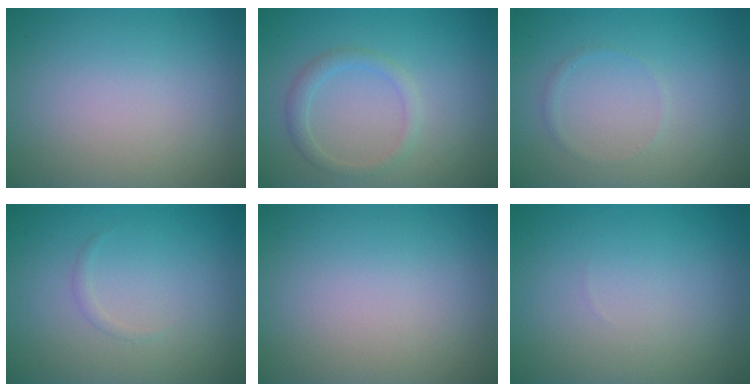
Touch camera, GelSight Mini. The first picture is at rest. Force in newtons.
{"total": 1.6, "press": 1.6, "slide": 0.1}
{"total": 0.6, "press": 0.6, "slide": 0.1}
{"total": 0.5, "press": 0.5, "slide": 0.0}
{"total": 0.0}
{"total": 0.0}